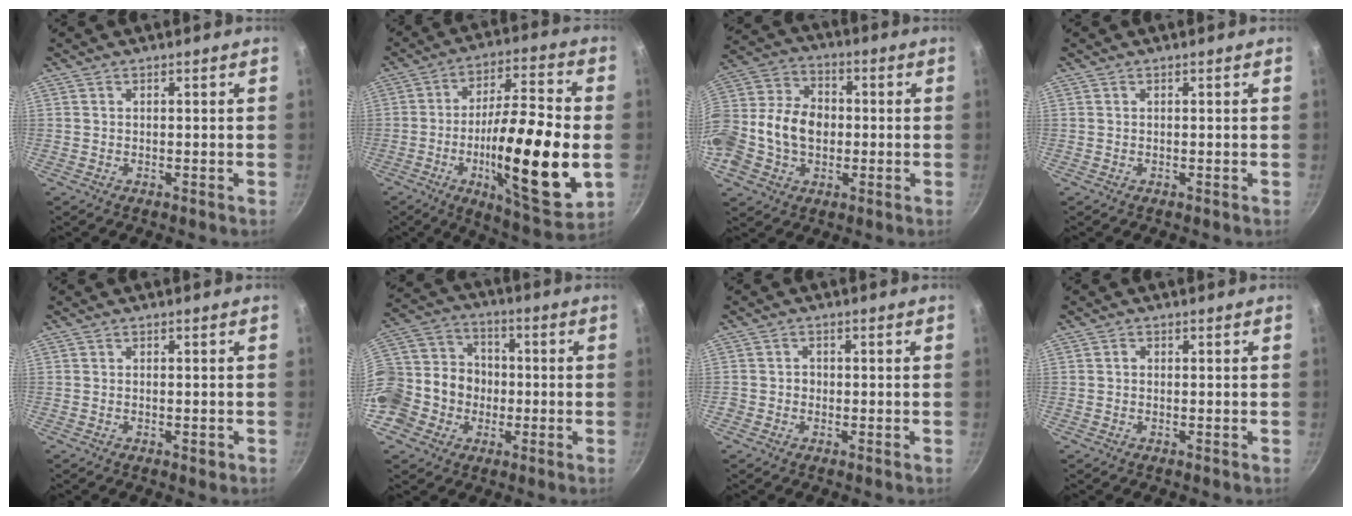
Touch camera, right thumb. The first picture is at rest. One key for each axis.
{"total": 23.8, "fx": -4.6, "fy": 6.3, "fz": 22.5, "tx": -0.357, "ty": 0.017, "tz": -0.073}
{"total": 19.2, "fx": -2.2, "fy": 14.3, "fz": 12.6, "tx": -0.239, "ty": 0.045, "tz": -0.050}
{"total": 0.0}
{"total": 1.3, "fx": -0.5, "fy": 0.6, "fz": 1.1, "tx": -0.017, "ty": 0.001, "tz": -0.009}
{"total": 18.0, "fx": -4.2, "fy": 15.7, "fz": 7.6, "tx": -0.146, "ty": 0.048, "tz": -0.076}
{"total": 1.7, "fx": -0.6, "fy": 1.5, "fz": 0.4, "tx": 0.002, "ty": 0.005, "tz": -0.011}
{"total": 0.5, "fx": -0.1, "fy": 0.4, "fz": 0.2, "tx": -0.004, "ty": 0.004, "tz": -0.002}